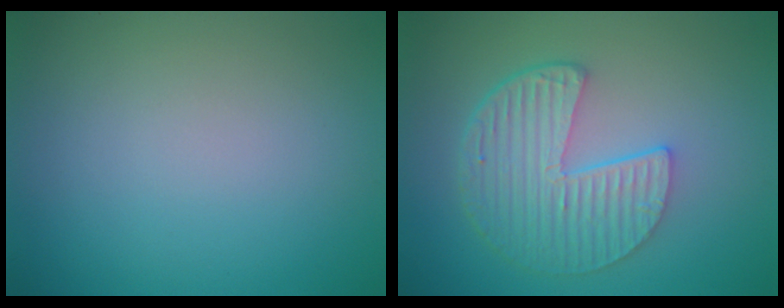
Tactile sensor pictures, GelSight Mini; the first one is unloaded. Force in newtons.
{"total": 5.9, "press": 4.3, "slide": 4.0}